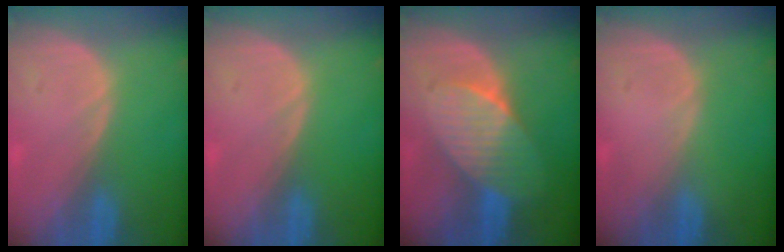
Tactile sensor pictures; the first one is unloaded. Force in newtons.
{"total": 0.0}
{"total": 7.4, "press": 6.9, "slide": 2.5}
{"total": 0.0}